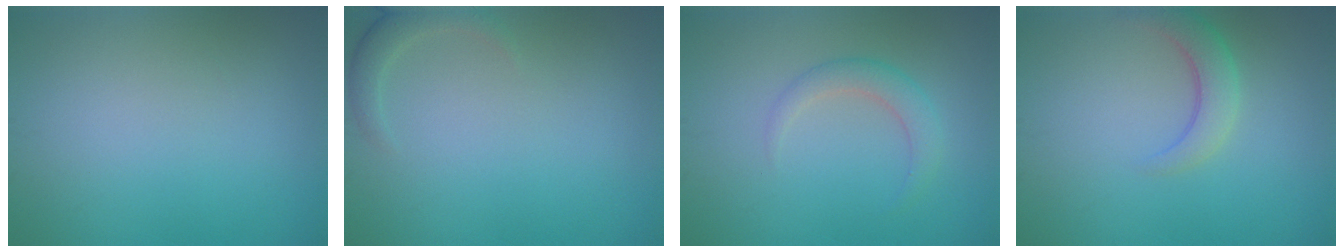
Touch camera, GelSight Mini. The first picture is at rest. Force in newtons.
{"total": 1.8, "press": 1.8, "slide": 0.3}
{"total": 2.2, "press": 2.2, "slide": 0.2}
{"total": 2.7, "press": 2.7, "slide": 0.3}